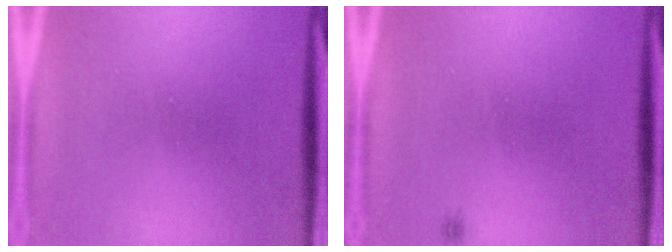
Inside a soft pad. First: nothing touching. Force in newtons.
{"total": 0.6}